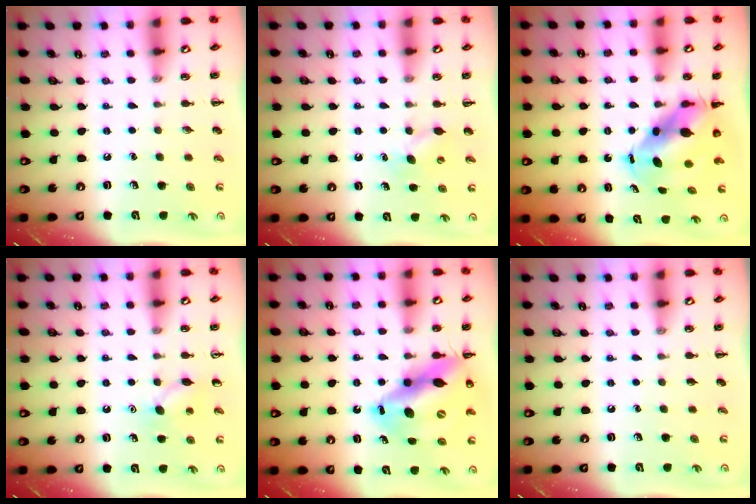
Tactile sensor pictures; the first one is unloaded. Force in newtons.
{"total": 5.1, "press": 4.8, "slide": 1.5}
{"total": 7.3, "press": 7.1, "slide": 1.7}
{"total": 6.8, "press": 6.7, "slide": 1.5}
{"total": 17.0, "press": 16.2, "slide": 5.1}
{"total": 0.0}